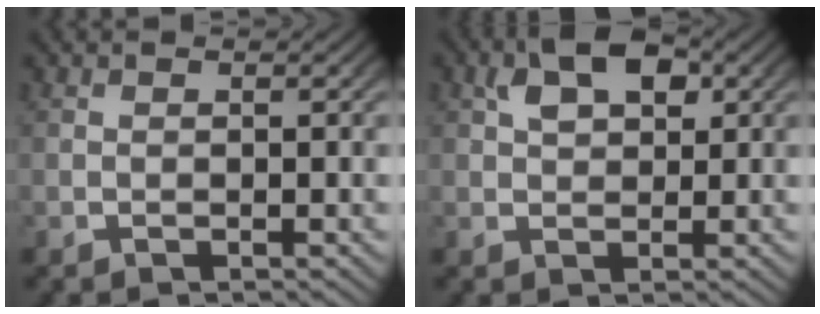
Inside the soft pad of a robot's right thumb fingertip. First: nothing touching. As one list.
[{"total": 4.3, "force": [2.0, 2.3, 2.9], "torque": [-0.038, 0.008, 0.035]}]